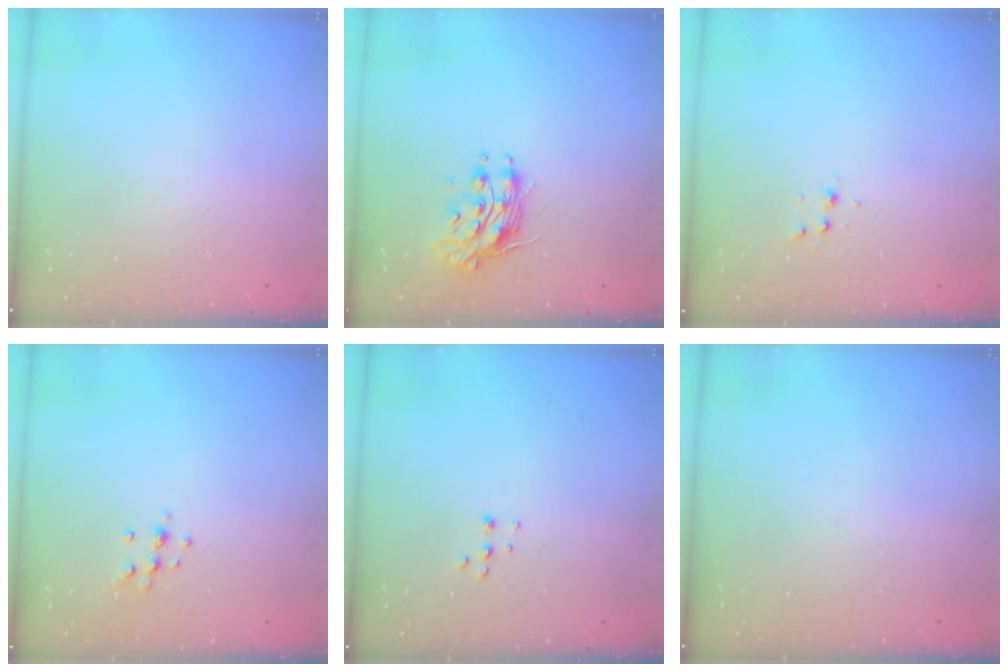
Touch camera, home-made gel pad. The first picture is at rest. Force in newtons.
{"total": 10.9, "press": 10.9, "slide": 0.5}
{"total": 3.8, "press": 3.7, "slide": 1.1}
{"total": 6.9, "press": 6.8, "slide": 1.2}
{"total": 5.1, "press": 5.0, "slide": 0.7}
{"total": 0.0}